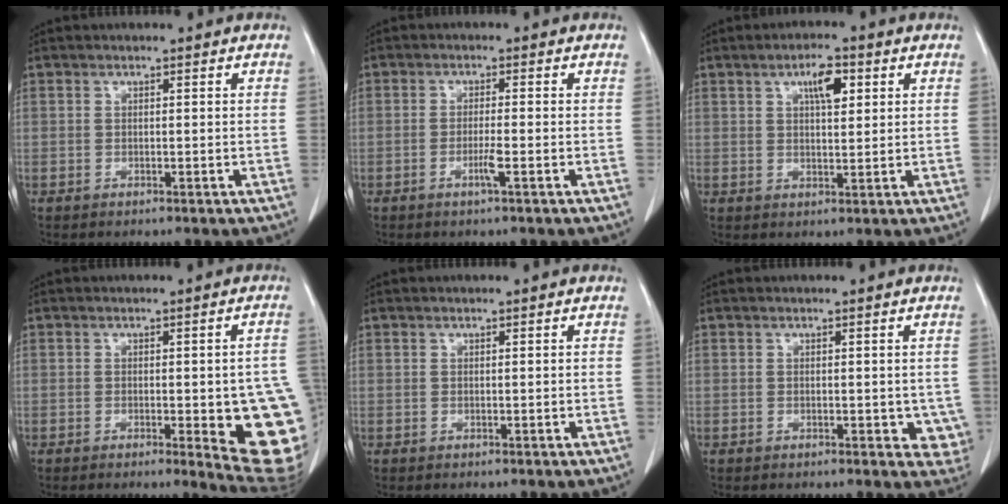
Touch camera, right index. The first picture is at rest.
{"total": 2.5, "force": [-1.1, -0.3, 2.2], "torque": [-0.045, -0.004, -0.021]}
{"total": 4.8, "force": [2.1, 1.6, 4.1], "torque": [-0.070, 0.003, 0.035]}
{"total": 13.5, "force": [-2.6, 2.7, 13.0], "torque": [-0.103, 0.001, -0.018]}
{"total": 0.0}
{"total": 4.3, "force": [-0.4, 2.4, 3.5], "torque": [-0.016, -0.005, -0.005]}